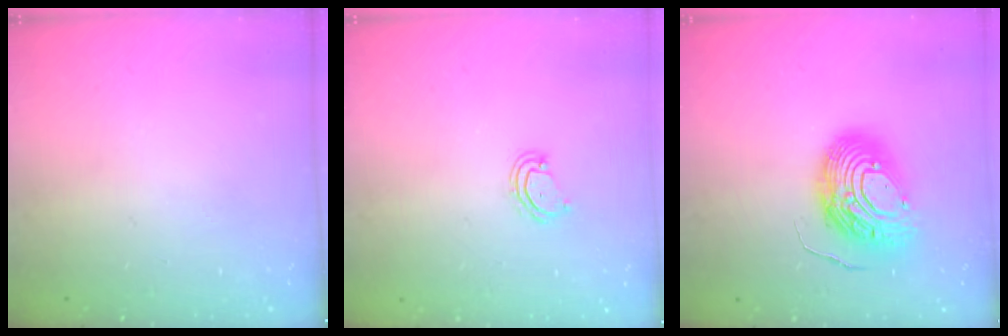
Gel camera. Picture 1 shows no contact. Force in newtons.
{"total": 4.2, "press": 4.1, "slide": 0.4}
{"total": 13.5, "press": 13.4, "slide": 1.7}